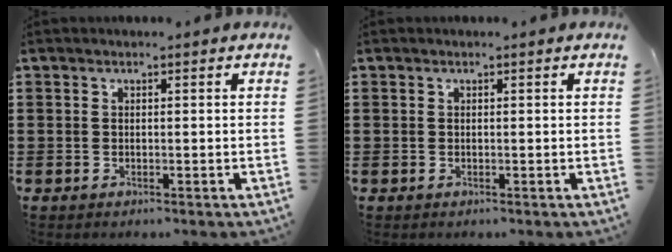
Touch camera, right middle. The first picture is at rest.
{"total": 0.0}